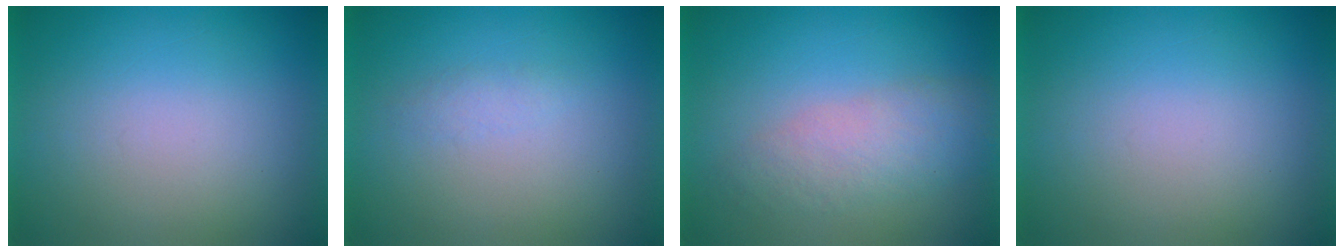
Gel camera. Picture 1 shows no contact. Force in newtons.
{"total": 1.5}
{"total": 3.0}
{"total": 0.0}